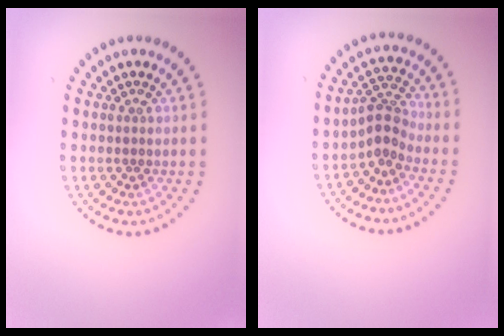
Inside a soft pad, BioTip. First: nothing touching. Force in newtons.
{"total": 2.6, "press": 1.9, "slide": 1.8}